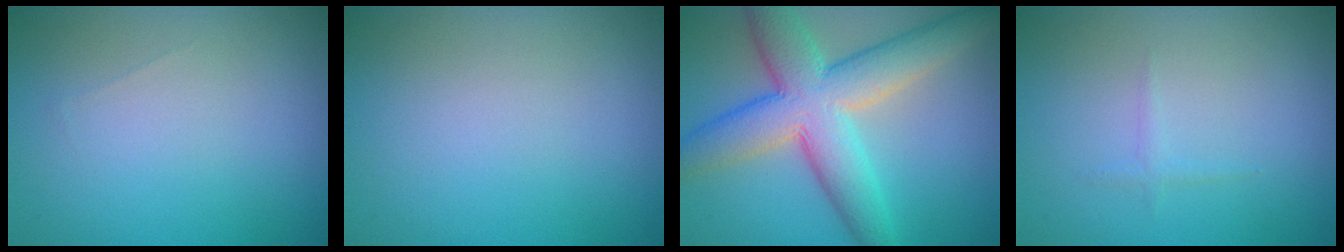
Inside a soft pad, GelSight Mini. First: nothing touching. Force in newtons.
{"total": 0.0}
{"total": 8.8, "press": 8.8, "slide": 0.2}
{"total": 0.6, "press": 0.6, "slide": 0.1}